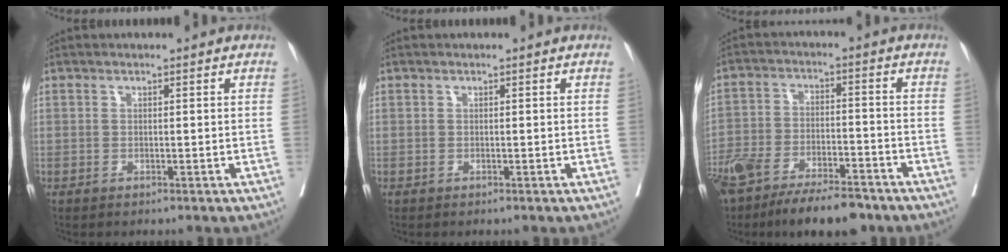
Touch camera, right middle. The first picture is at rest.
{"total": 0.0}
{"total": 16.1, "force": [-12.1, 5.0, 9.3], "torque": [-0.184, -0.017, -0.203]}